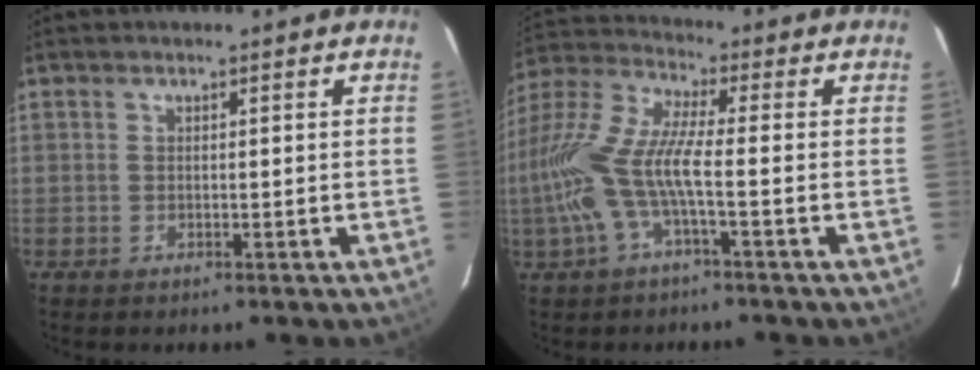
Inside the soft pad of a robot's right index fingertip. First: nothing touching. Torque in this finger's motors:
{"motor_torque": [1.33, -0.81, 0.90, 0.21]}